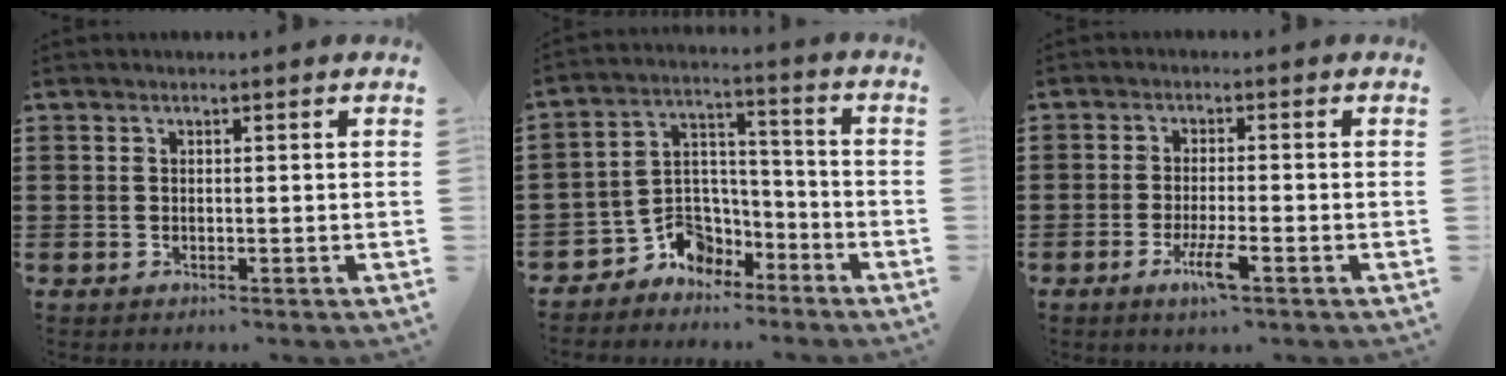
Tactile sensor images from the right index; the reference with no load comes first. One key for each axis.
{"total": 5.4, "fx": -3.6, "fy": 4.0, "fz": 0.2, "tx": -0.024, "ty": 0.007, "tz": -0.074}
{"total": 4.9, "fx": -2.5, "fy": 0.6, "fz": 4.2, "tx": -0.095, "ty": -0.017, "tz": -0.048}